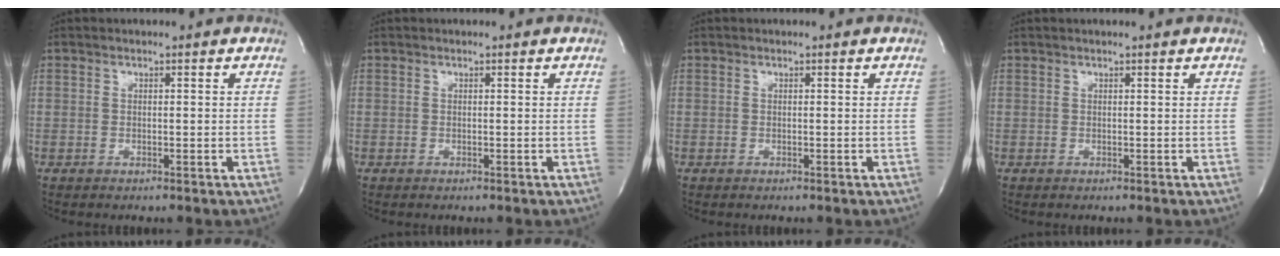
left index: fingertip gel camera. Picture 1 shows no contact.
{"total": 0.0}
{"total": 0.0}
{"total": 0.9, "force": [0.8, -0.2, 0.3], "torque": [-0.008, 0.002, 0.017]}